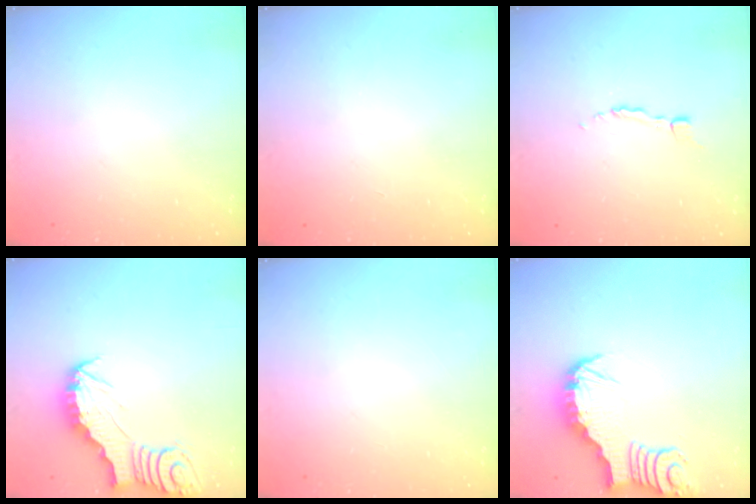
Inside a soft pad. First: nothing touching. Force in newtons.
{"total": 1.6, "press": 1.6, "slide": 0.2}
{"total": 2.7, "press": 2.7, "slide": 0.2}
{"total": 2.9, "press": 2.9, "slide": 0.2}
{"total": 0.0}
{"total": 3.6, "press": 3.6, "slide": 0.2}